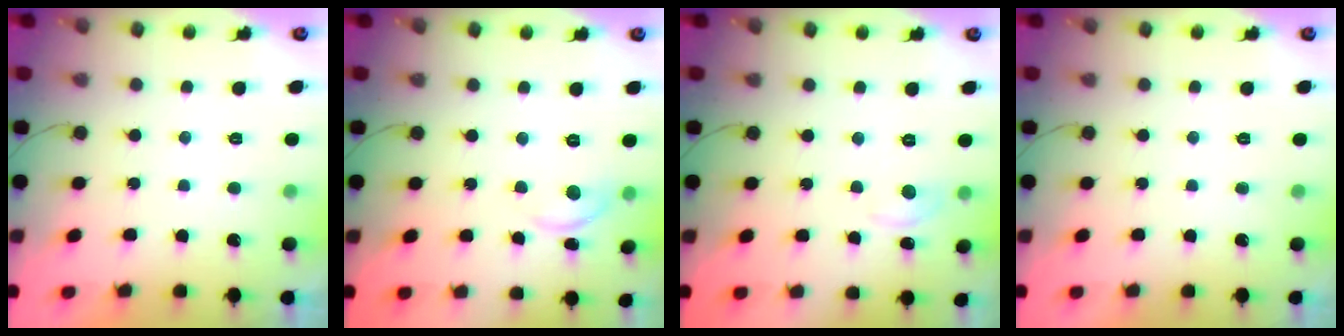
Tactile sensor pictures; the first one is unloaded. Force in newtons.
{"total": 5.4, "press": 5.4, "slide": 0.3}
{"total": 2.9, "press": 2.9, "slide": 0.3}
{"total": 0.0}